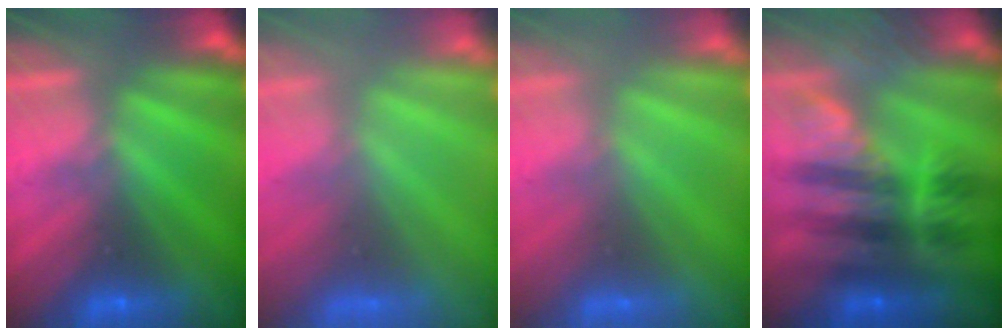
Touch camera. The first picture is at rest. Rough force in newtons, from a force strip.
{"total": 7.0}
{"total": 3.5}
{"total": 6.7}